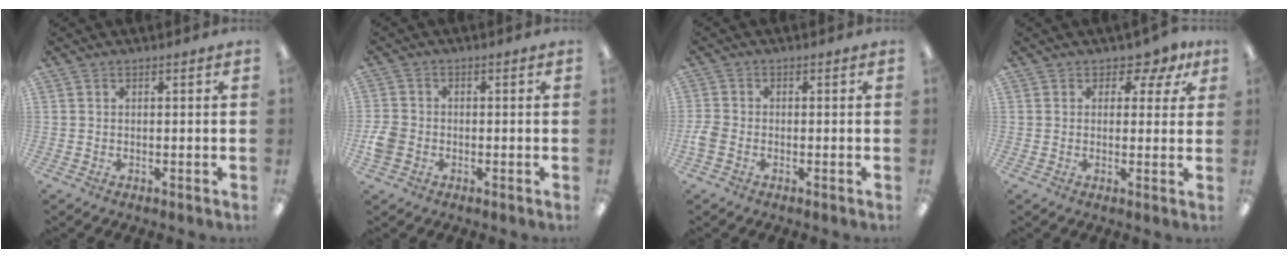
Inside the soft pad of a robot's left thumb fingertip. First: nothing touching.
{"total": 4.6, "force": [-1.6, 3.7, 2.3], "torque": [-0.046, 0.009, -0.030]}
{"total": 3.1, "force": [-1.3, 2.1, 1.9], "torque": [-0.041, 0.003, -0.025]}
{"total": 3.9, "force": [1.9, 2.9, 1.8], "torque": [-0.020, -0.006, 0.030]}